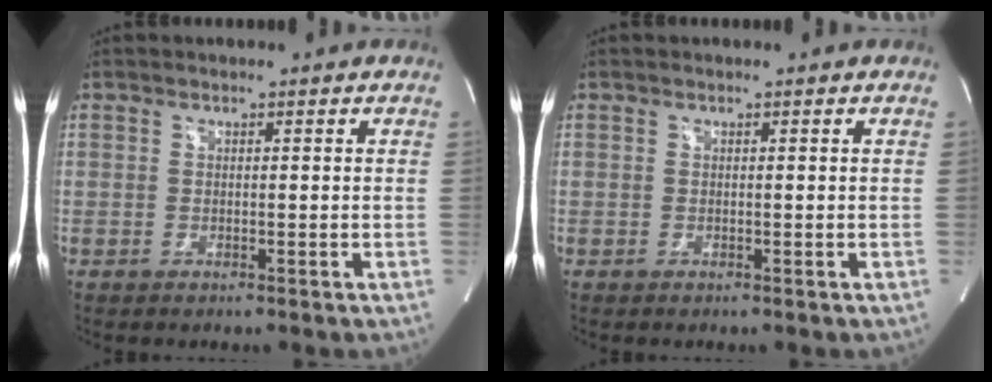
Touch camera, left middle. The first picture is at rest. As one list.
[{"total": 0.0}]